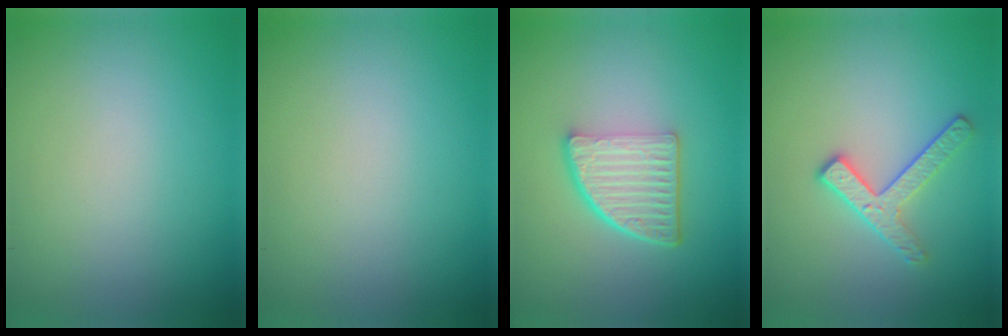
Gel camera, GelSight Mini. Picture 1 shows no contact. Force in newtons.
{"total": 0.0}
{"total": 5.5, "press": 3.8, "slide": 3.9}
{"total": 2.8, "press": 2.5, "slide": 1.3}